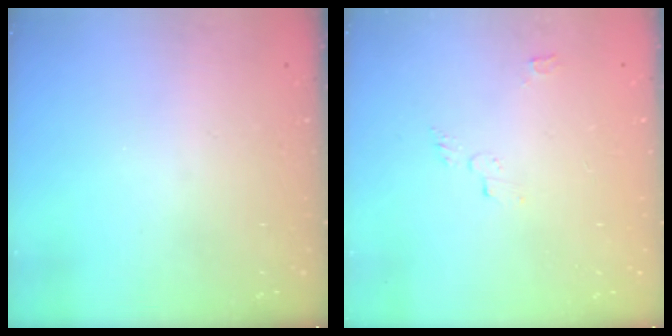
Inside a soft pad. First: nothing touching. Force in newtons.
{"total": 3.5, "press": 3.5, "slide": 0.3}